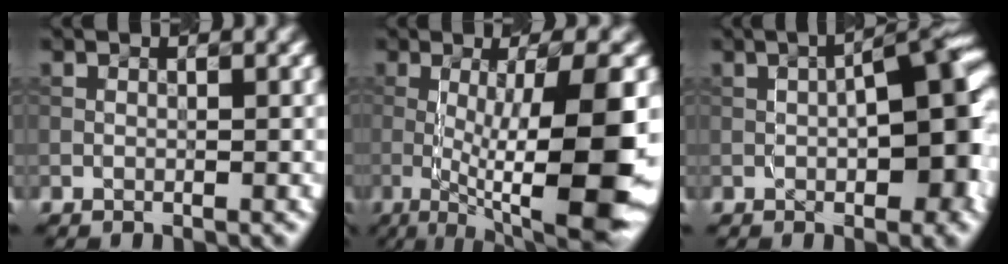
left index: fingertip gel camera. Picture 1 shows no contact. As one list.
[{"total": 13.3, "force": [-2.1, 2.8, 12.8], "torque": [-0.182, 0.002, -0.024]}, {"total": 9.2, "force": [-0.3, 3.3, 8.6], "torque": [-0.100, 0.016, -0.005]}]